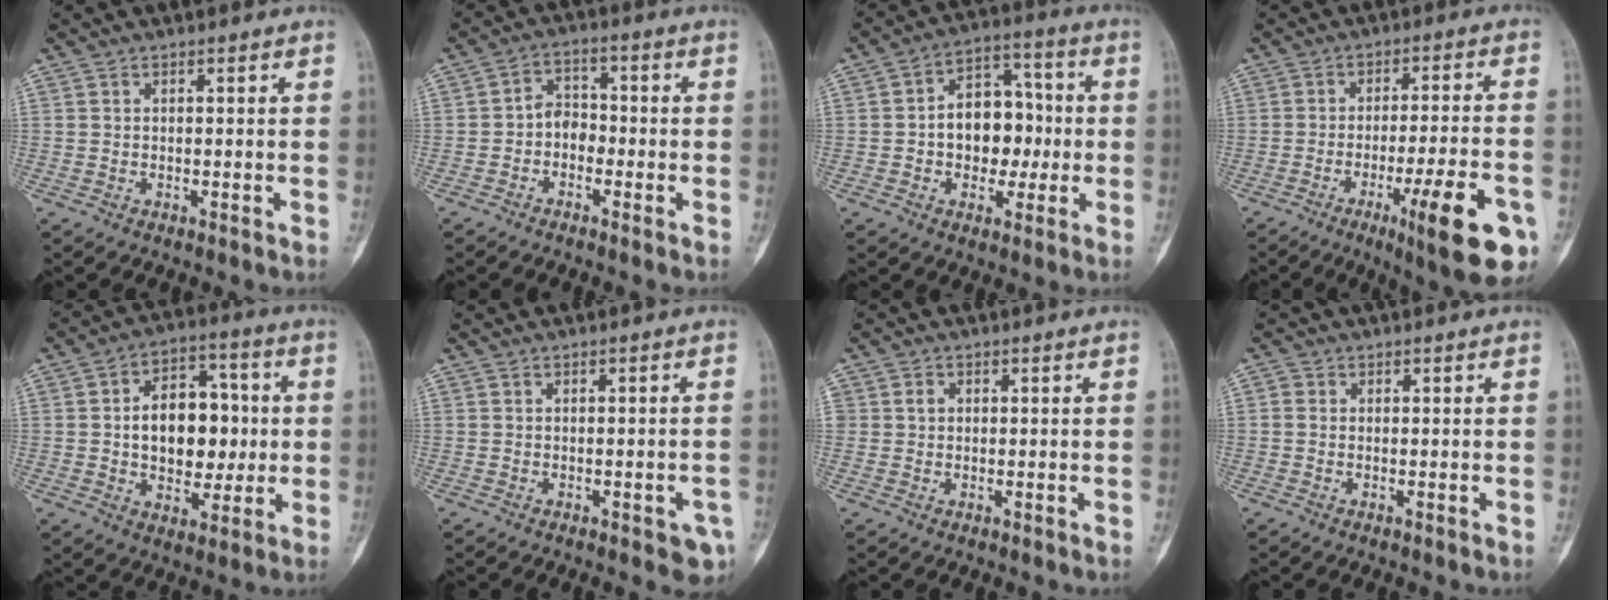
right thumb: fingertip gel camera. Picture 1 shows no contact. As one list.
[{"total": 4.6, "force": [-1.5, 3.5, 2.5], "torque": [-0.020, 0.025, -0.039]}, {"total": 12.4, "force": [-0.7, 9.0, 8.4], "torque": [-0.076, 0.036, -0.015]}, {"total": 15.8, "force": [-6.8, 2.9, 13.9], "torque": [-0.182, 0.015, -0.090]}, {"total": 15.4, "force": [0.5, 10.3, 11.4], "torque": [-0.125, 0.025, 0.012]}, {"total": 4.2, "force": [-1.8, 1.6, 3.4], "torque": [-0.028, 0.006, -0.015]}, {"total": 1.7, "force": [0.3, 1.5, 0.7], "torque": [-0.005, 0.002, 0.004]}, {"total": 1.0, "force": [0.0, 0.9, 0.5], "torque": [-0.008, 0.001, -0.003]}]